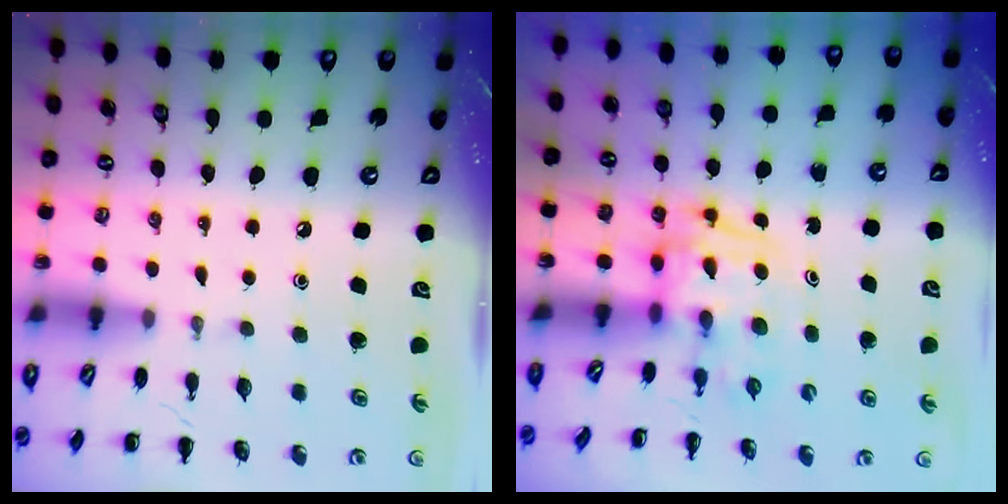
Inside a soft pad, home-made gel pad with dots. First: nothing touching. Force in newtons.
{"total": 3.3, "press": 3.2, "slide": 0.5}